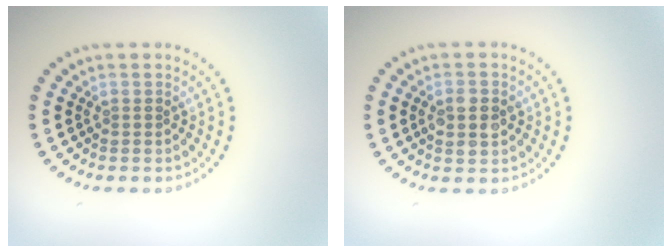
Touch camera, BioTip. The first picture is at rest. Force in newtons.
{"total": 2.6, "press": 2.6, "slide": 0.1}